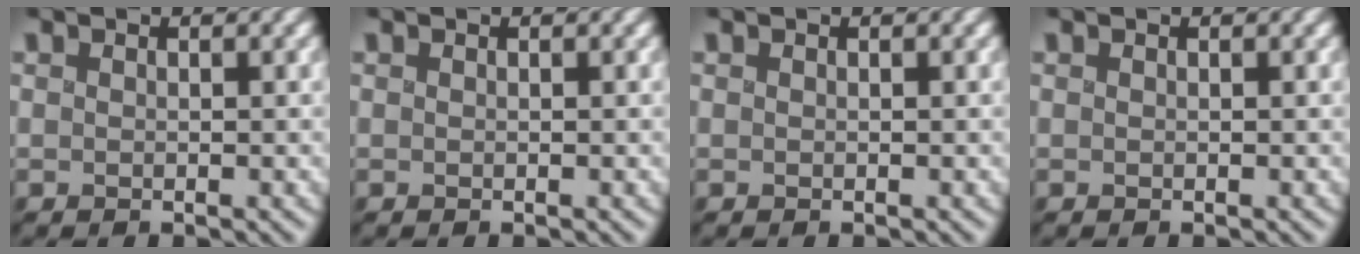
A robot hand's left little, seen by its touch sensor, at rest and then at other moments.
{"total": 0.0}
{"total": 0.0}
{"total": 0.0}